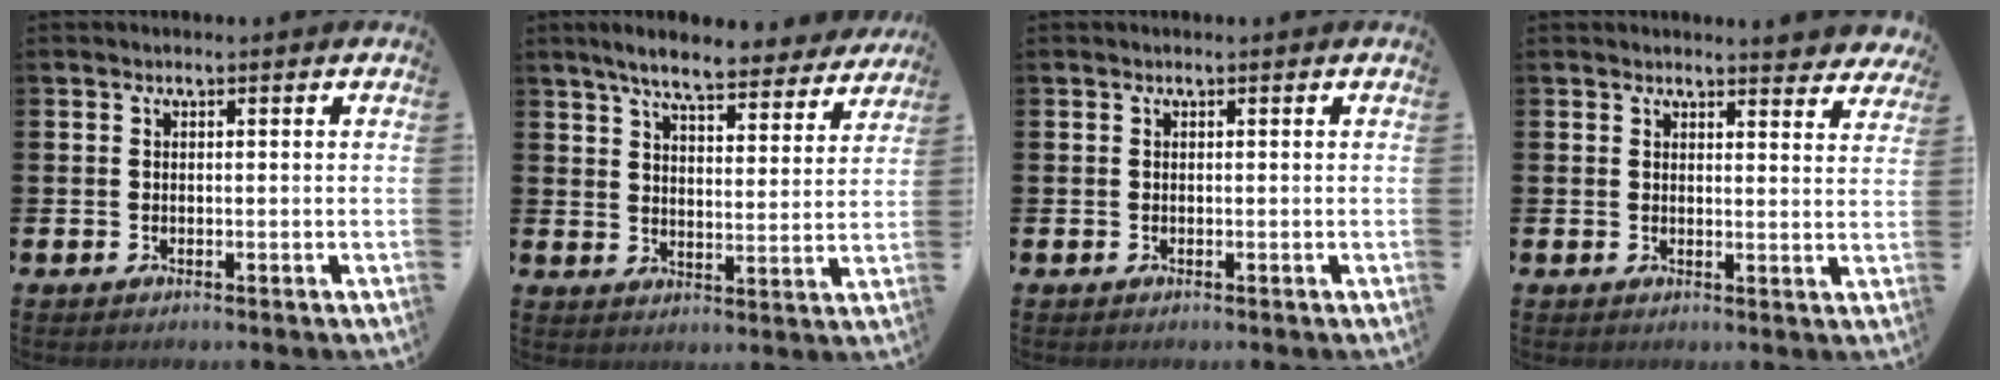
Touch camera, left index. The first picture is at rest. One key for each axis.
{"total": 7.6, "fx": 6.9, "fy": 1.4, "fz": 2.9, "tx": -0.066, "ty": -0.037, "tz": 0.117}
{"total": 0.0}
{"total": 3.3, "fx": 3.3, "fy": 0.3, "fz": 0.2, "tx": 0.006, "ty": -0.023, "tz": 0.057}